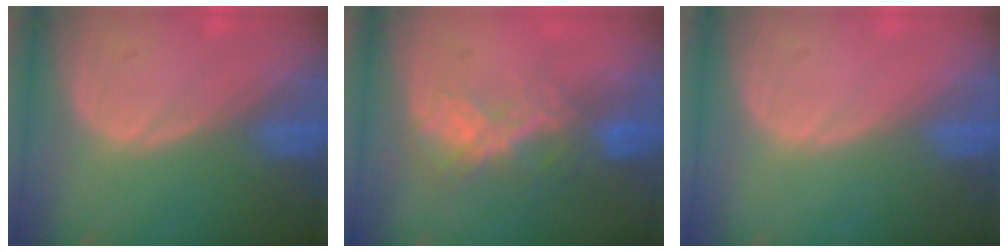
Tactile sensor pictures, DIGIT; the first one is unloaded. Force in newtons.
{"total": 6.7, "press": 5.8, "slide": 3.3}
{"total": 0.0}